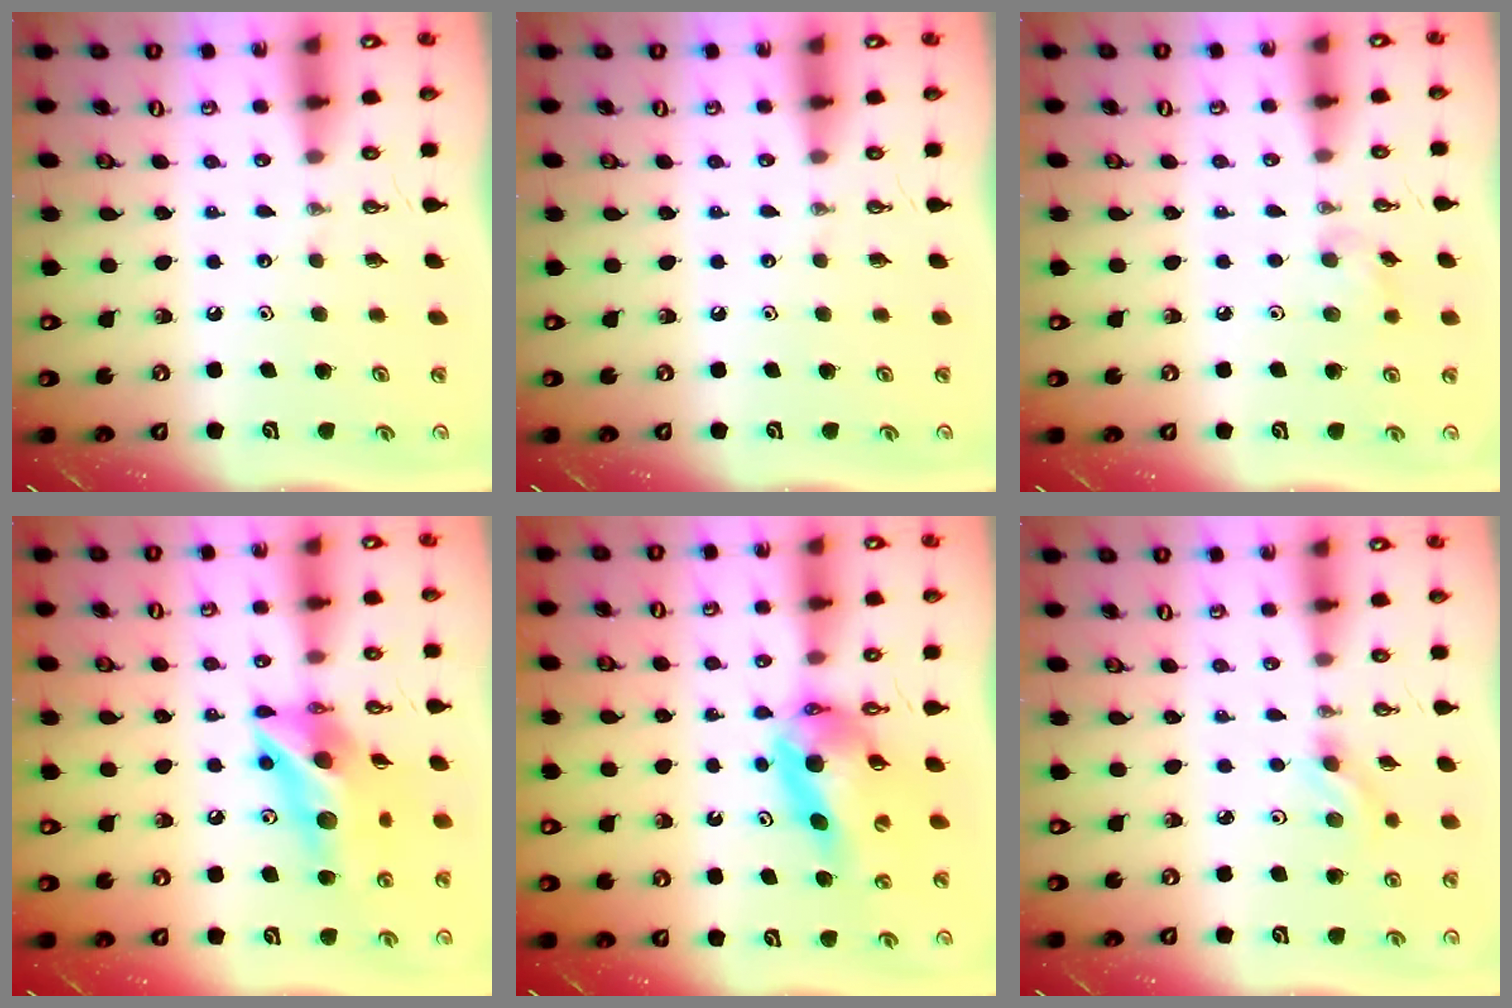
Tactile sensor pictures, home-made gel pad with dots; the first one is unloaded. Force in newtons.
{"total": 0.0}
{"total": 7.1, "press": 6.8, "slide": 2.2}
{"total": 14.7, "press": 14.7, "slide": 1.6}
{"total": 11.7, "press": 11.6, "slide": 1.4}
{"total": 4.5, "press": 4.1, "slide": 2.0}